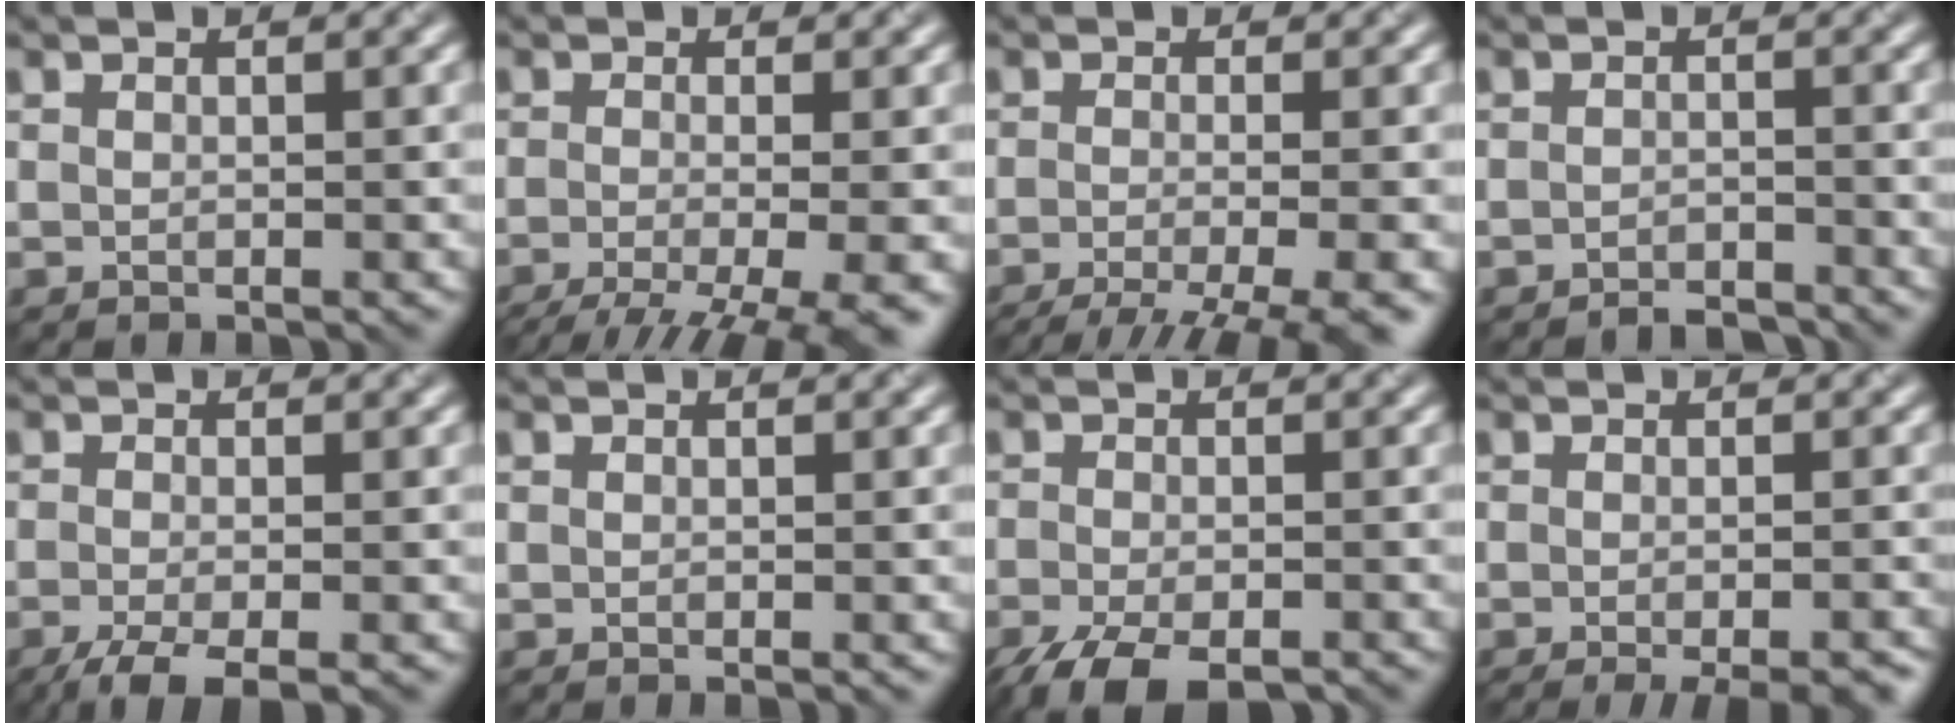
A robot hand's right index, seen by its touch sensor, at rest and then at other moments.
{"total": 9.2, "force": [-5.1, 3.0, 7.0], "torque": [-0.100, -0.029, -0.071]}
{"total": 8.5, "force": [-5.2, 2.4, 6.3], "torque": [-0.083, -0.030, -0.077]}
{"total": 1.8, "force": [-1.7, 0.4, 0.4], "torque": [-0.002, 0.004, -0.029]}
{"total": 4.3, "force": [-2.8, 0.9, 3.1], "torque": [-0.053, -0.009, -0.057]}
{"total": 0.0}
{"total": 7.4, "force": [-5.2, 2.6, 4.6], "torque": [-0.084, -0.030, -0.093]}
{"total": 6.4, "force": [-4.1, 1.9, 4.6], "torque": [-0.045, -0.013, -0.039]}